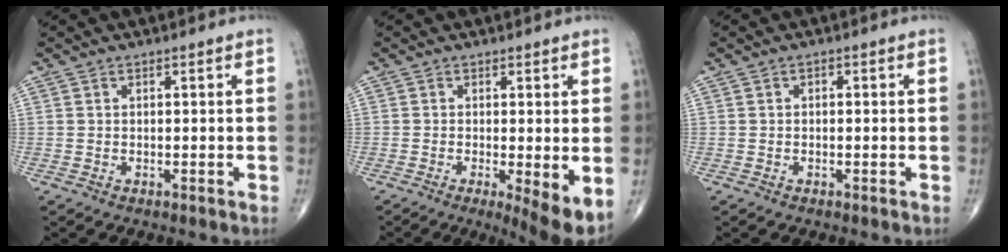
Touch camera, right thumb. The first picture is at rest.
{"total": 6.2, "force": [-1.4, 1.2, 5.9], "torque": [-0.093, -0.020, -0.024]}
{"total": 0.6, "force": [0.0, 0.5, 0.4], "torque": [-0.002, 0.002, -0.004]}